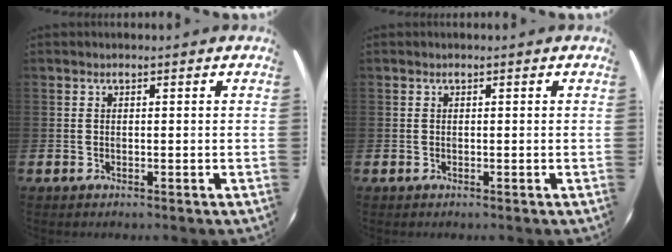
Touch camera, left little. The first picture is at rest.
{"total": 0.0}